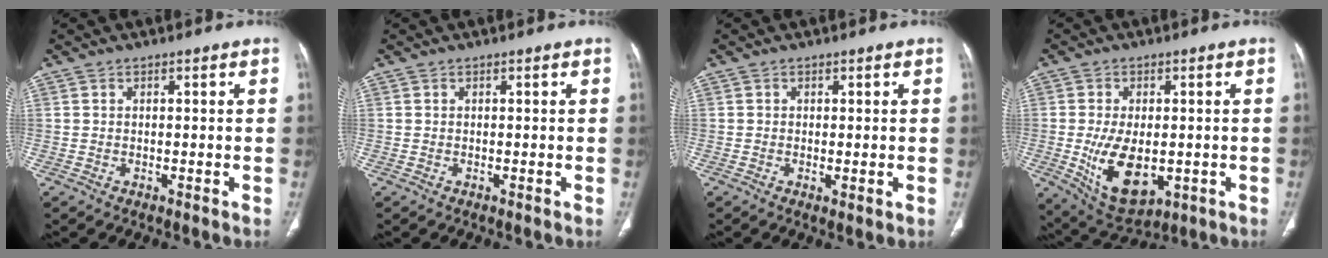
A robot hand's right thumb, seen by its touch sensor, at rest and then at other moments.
{"total": 0.0}
{"total": 1.1, "force": [-0.2, 0.4, 1.0], "torque": [-0.021, -0.006, -0.002]}
{"total": 12.1, "force": [-2.1, 6.9, 9.7], "torque": [-0.157, -0.010, -0.013]}